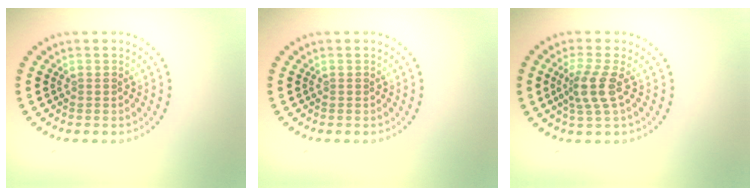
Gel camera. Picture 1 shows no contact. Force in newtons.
{"total": 0.0}
{"total": 2.8, "press": 2.1, "slide": 1.9}